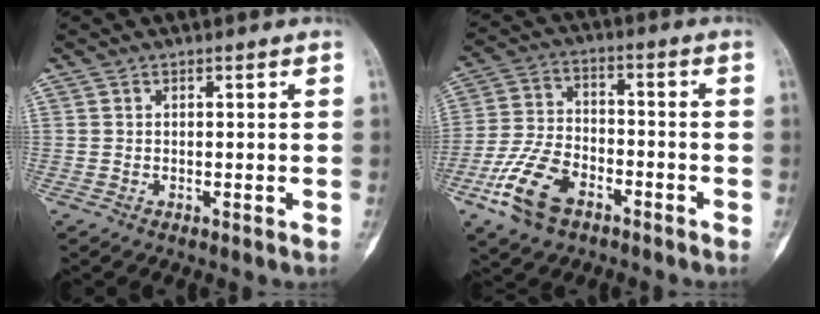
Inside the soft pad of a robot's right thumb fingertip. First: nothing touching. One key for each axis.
{"total": 12.4, "fx": -6.5, "fy": 7.1, "fz": 7.8, "tx": -0.153, "ty": 0.029, "tz": -0.125}